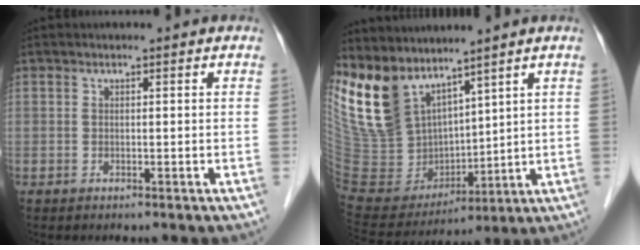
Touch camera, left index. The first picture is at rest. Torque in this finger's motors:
{"motor_torque": [1.09, -1.05, 0.17, 0.04]}